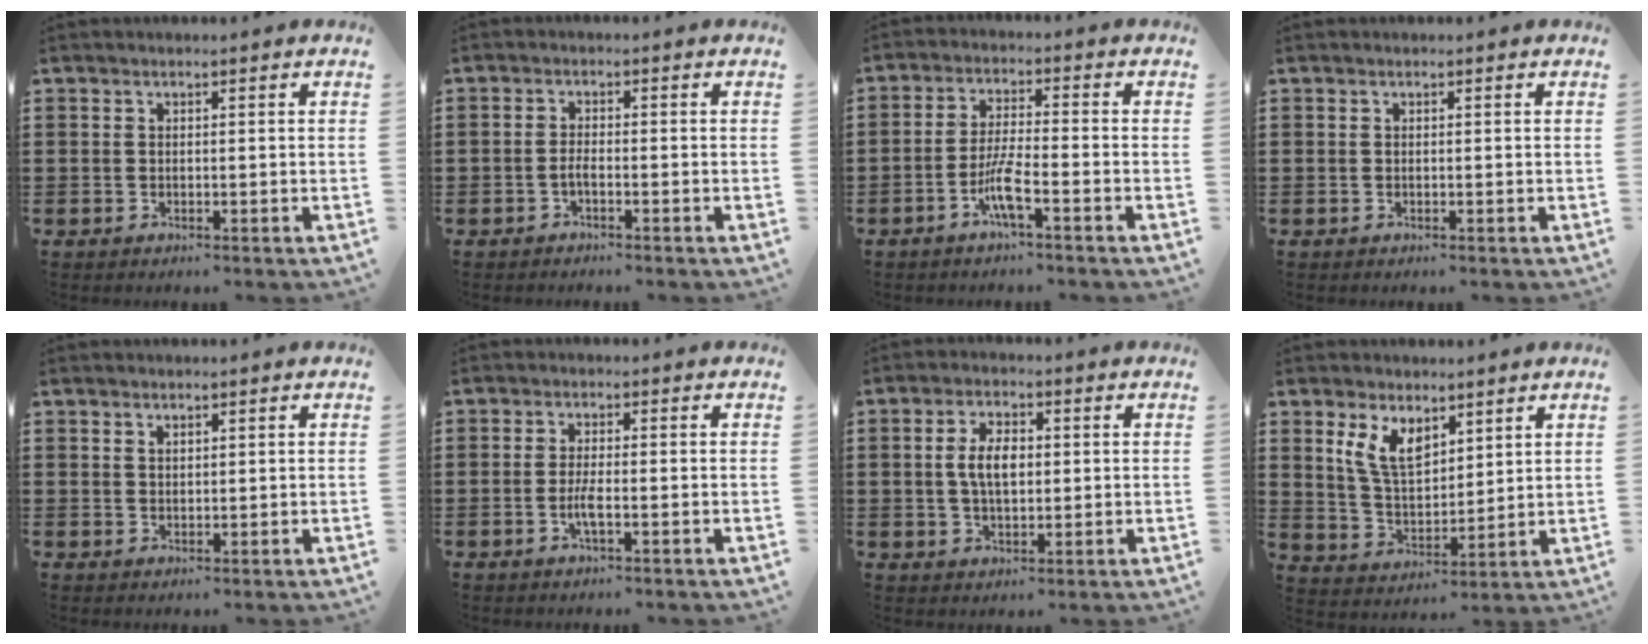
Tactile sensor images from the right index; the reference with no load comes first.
{"total": 1.3, "force": [-0.8, 0.4, 1.0], "torque": [-0.020, -0.002, -0.015]}
{"total": 5.5, "force": [-2.8, 0.4, 4.7], "torque": [-0.112, -0.016, -0.059]}
{"total": 0.0}
{"total": 1.1, "force": [0.9, 0.5, 0.3], "torque": [-0.007, 0.003, 0.018]}
{"total": 2.8, "force": [-0.9, 0.4, 2.6], "torque": [-0.059, -0.006, -0.021]}
{"total": 5.4, "force": [0.4, 2.7, 4.6], "torque": [-0.092, 0.005, 0.000]}
{"total": 7.3, "force": [4.3, 3.8, 4.5], "torque": [-0.104, -0.002, 0.080]}